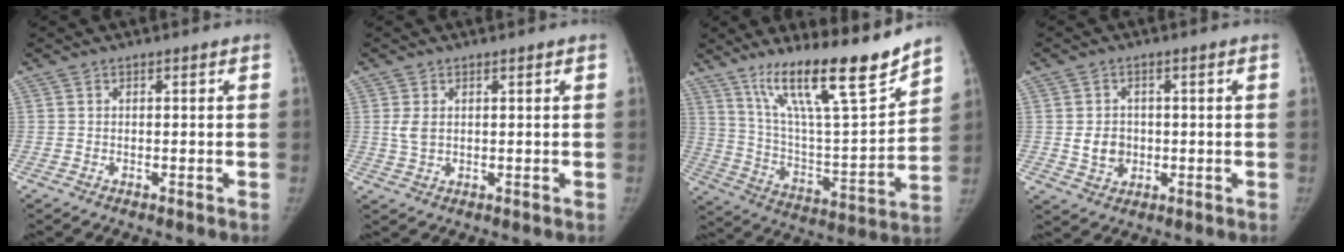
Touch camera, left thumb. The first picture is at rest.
{"total": 2.7, "force": [0.8, 1.7, 1.9], "torque": [-0.038, -0.005, 0.021]}
{"total": 21.6, "force": [15.8, 3.3, 14.4], "torque": [-0.211, -0.086, 0.279]}
{"total": 5.0, "force": [-0.1, 4.2, 2.6], "torque": [-0.026, 0.000, 0.006]}